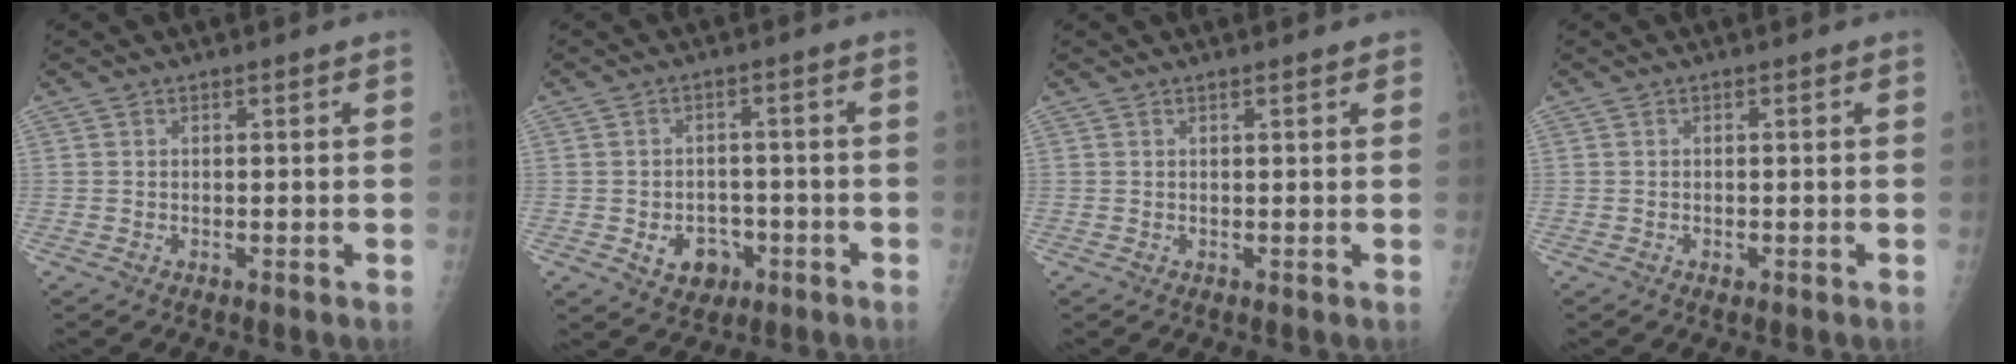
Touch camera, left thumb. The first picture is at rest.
{"total": 6.2, "force": [-2.3, 5.0, 2.9], "torque": [-0.019, 0.018, -0.026]}
{"total": 1.1, "force": [0.7, 0.3, 0.8], "torque": [-0.009, 0.000, 0.008]}
{"total": 0.7, "force": [-0.3, 0.5, 0.3], "torque": [-0.003, 0.001, -0.005]}